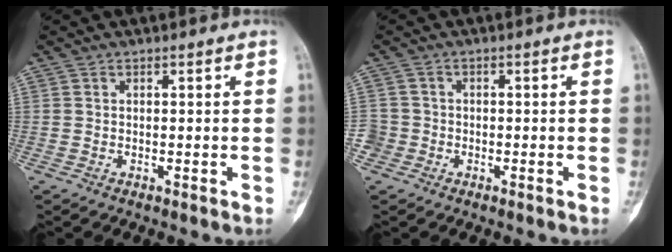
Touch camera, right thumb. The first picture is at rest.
{"total": 3.0, "force": [-1.5, 2.6, 0.0], "torque": [0.011, 0.013, -0.034]}